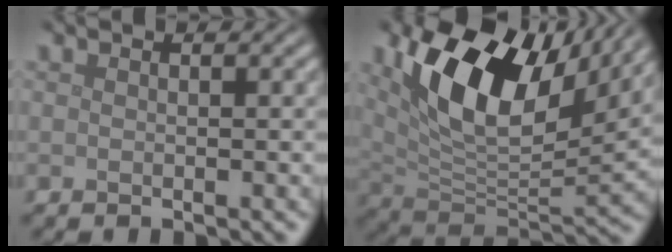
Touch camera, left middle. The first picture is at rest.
{"total": 13.4, "force": [5.9, 6.8, 9.9], "torque": [-0.181, 0.007, 0.109]}